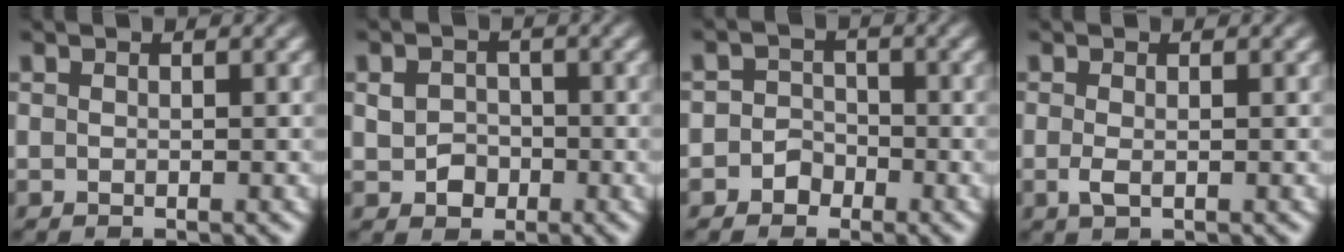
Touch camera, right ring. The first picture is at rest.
{"total": 1.5, "force": [-0.4, 1.4, 0.4], "torque": [-0.005, -0.010, -0.001]}
{"total": 3.0, "force": [-1.6, 2.6, 0.2], "torque": [-0.009, -0.010, -0.031]}
{"total": 1.0, "force": [-0.6, 0.2, 0.9], "torque": [-0.031, -0.018, -0.003]}